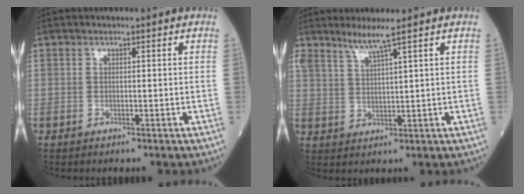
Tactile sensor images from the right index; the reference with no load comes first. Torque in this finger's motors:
{"motor_torque": [-0.16, 0.08, 0.01, 0.04]}